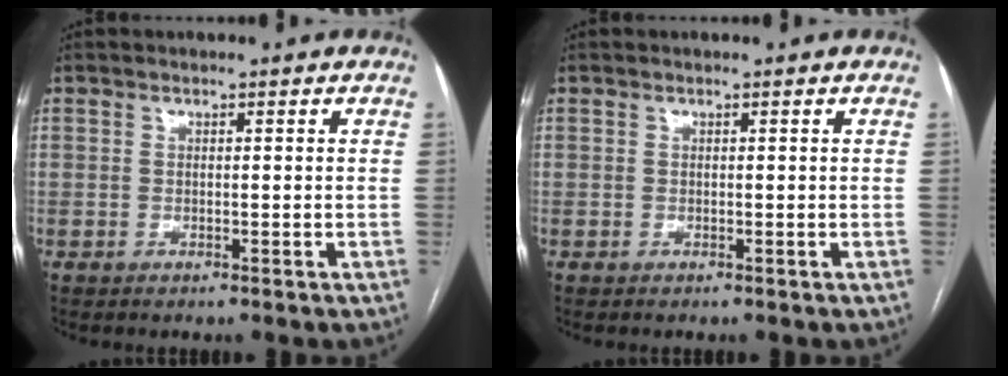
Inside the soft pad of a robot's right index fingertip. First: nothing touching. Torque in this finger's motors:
{"motor_torque": [0.00, 0.00, 0.00, 0.00]}